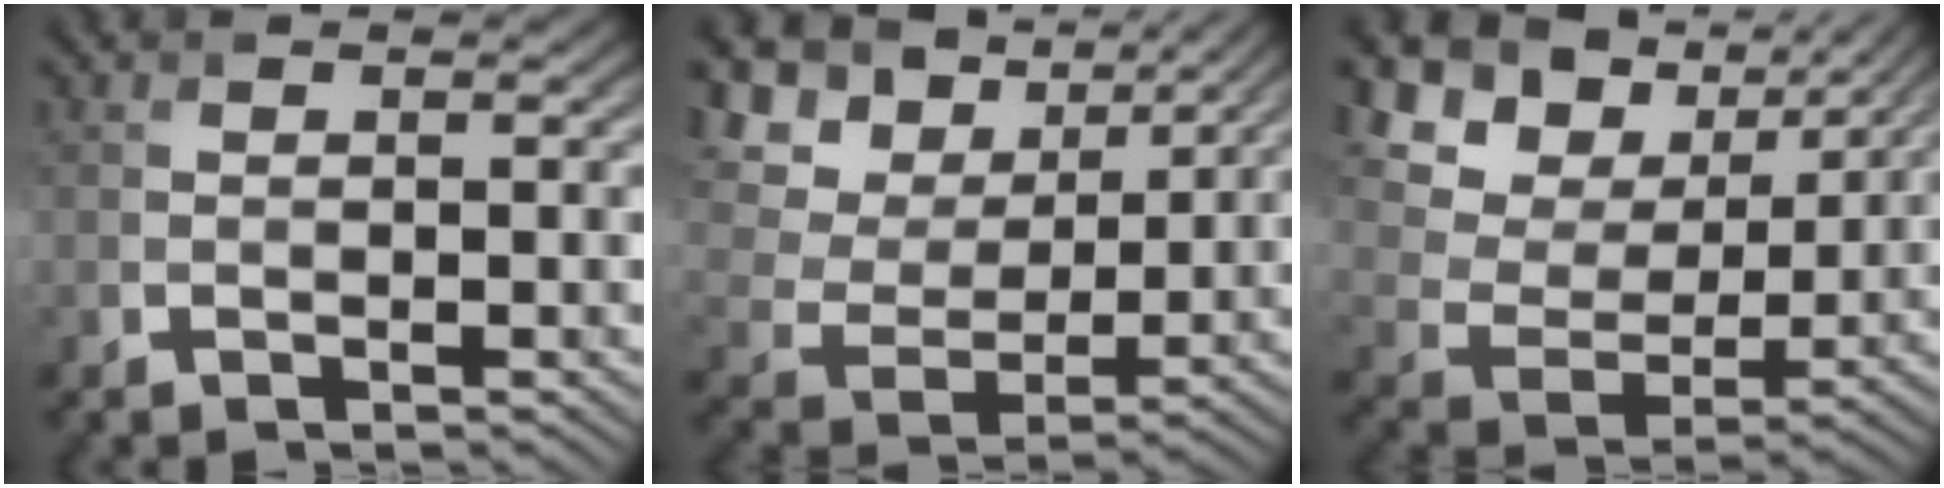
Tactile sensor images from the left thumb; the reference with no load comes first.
{"total": 14.2, "force": [6.8, 9.8, 7.7], "torque": [-0.218, 0.034, 0.130]}
{"total": 16.1, "force": [8.1, 11.2, 8.3], "torque": [-0.230, 0.033, 0.164]}